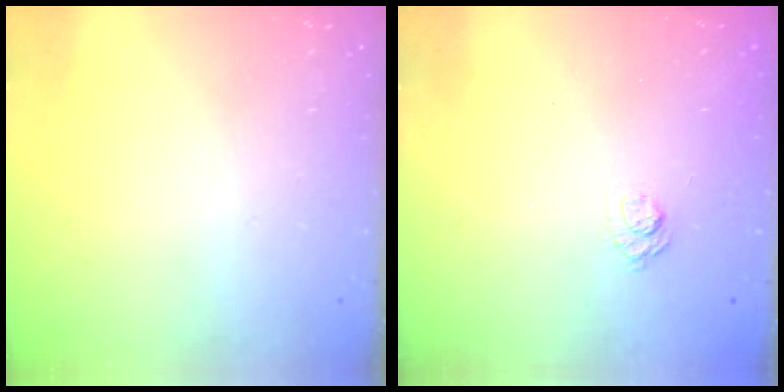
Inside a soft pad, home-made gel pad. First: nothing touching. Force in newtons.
{"total": 3.4, "press": 3.0, "slide": 1.5}